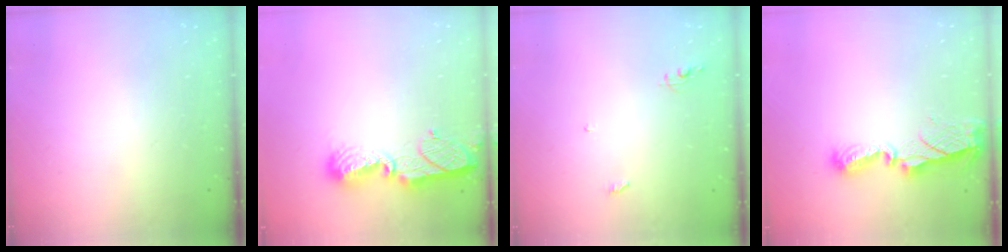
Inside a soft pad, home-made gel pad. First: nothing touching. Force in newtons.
{"total": 10.0, "press": 10.0, "slide": 0.9}
{"total": 4.1, "press": 4.1, "slide": 0.3}
{"total": 8.5, "press": 8.5, "slide": 0.3}